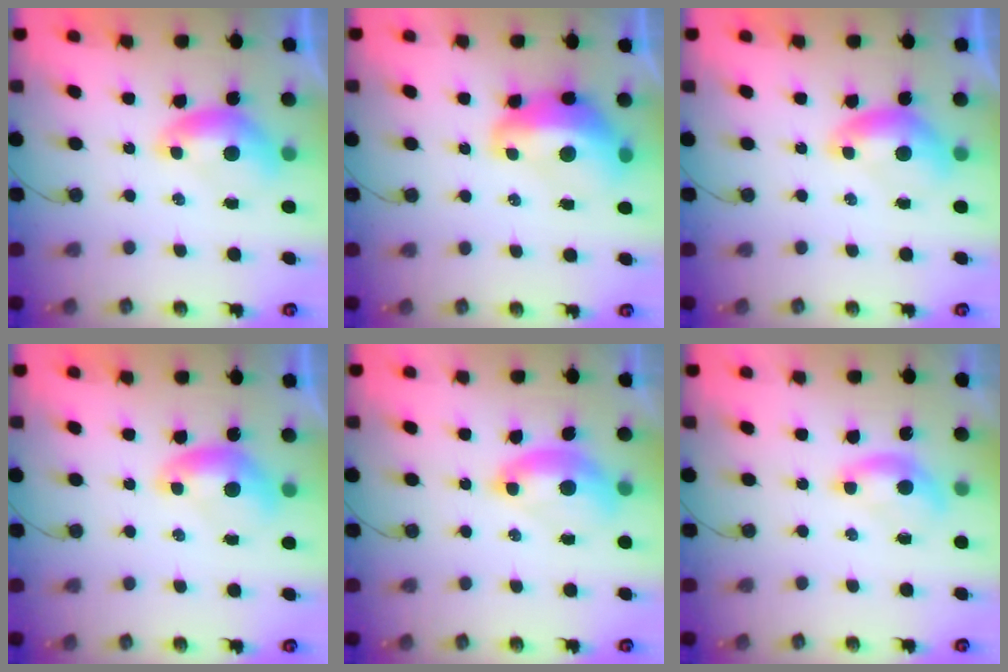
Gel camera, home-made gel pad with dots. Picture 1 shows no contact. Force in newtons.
{"total": 6.9, "press": 6.8, "slide": 0.9}
{"total": 0.0}
{"total": 0.0}
{"total": 2.7, "press": 2.6, "slide": 0.6}
{"total": 1.2, "press": 1.1, "slide": 0.5}